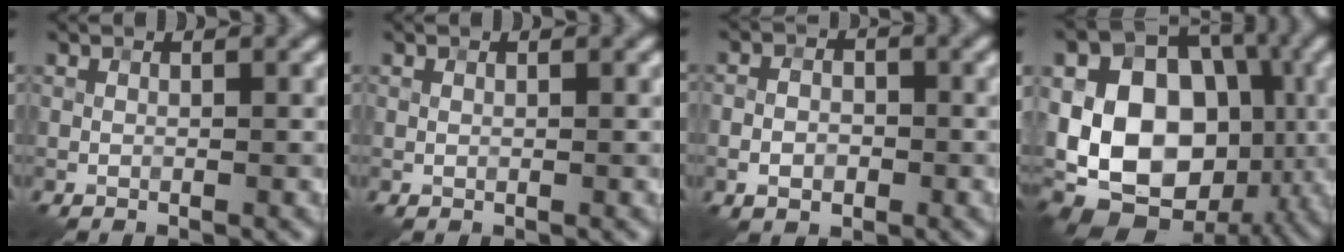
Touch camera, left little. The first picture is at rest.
{"total": 0.0}
{"total": 2.6, "force": [-0.9, 1.8, 1.5], "torque": [-0.024, 0.001, -0.019]}
{"total": 16.7, "force": [-1.3, 12.6, 10.9], "torque": [-0.183, 0.012, -0.031]}